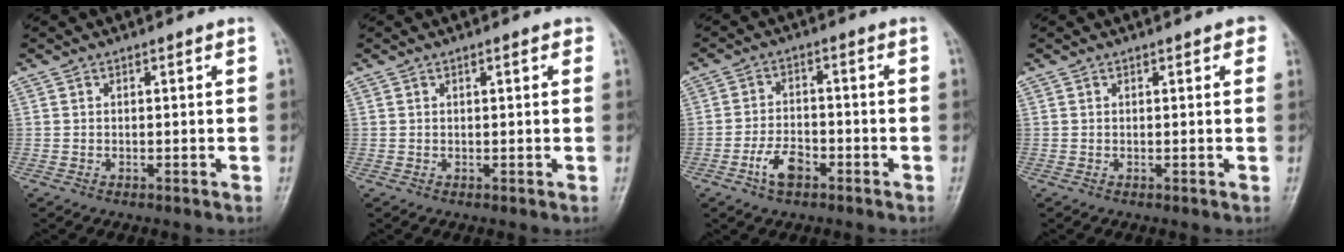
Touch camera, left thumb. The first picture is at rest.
{"total": 1.4, "force": [0.6, 0.4, 1.2], "torque": [-0.016, 0.001, 0.006]}
{"total": 5.4, "force": [-3.1, 3.0, 3.4], "torque": [-0.058, 0.021, -0.058]}
{"total": 2.1, "force": [1.1, 0.8, 1.7], "torque": [-0.014, 0.001, 0.009]}